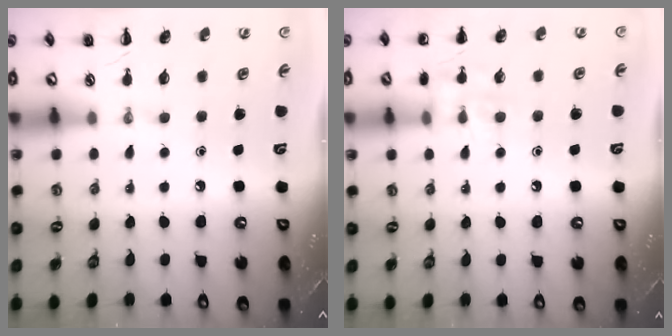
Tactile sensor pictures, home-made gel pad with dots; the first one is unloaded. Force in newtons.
{"total": 8.3, "press": 8.3, "slide": 0.7}